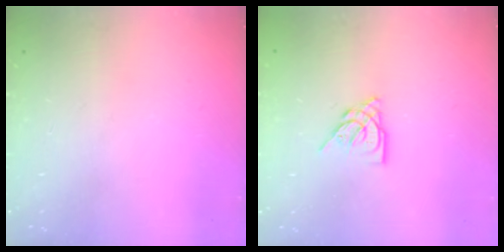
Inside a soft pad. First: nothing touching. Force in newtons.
{"total": 8.0, "press": 7.9, "slide": 0.6}